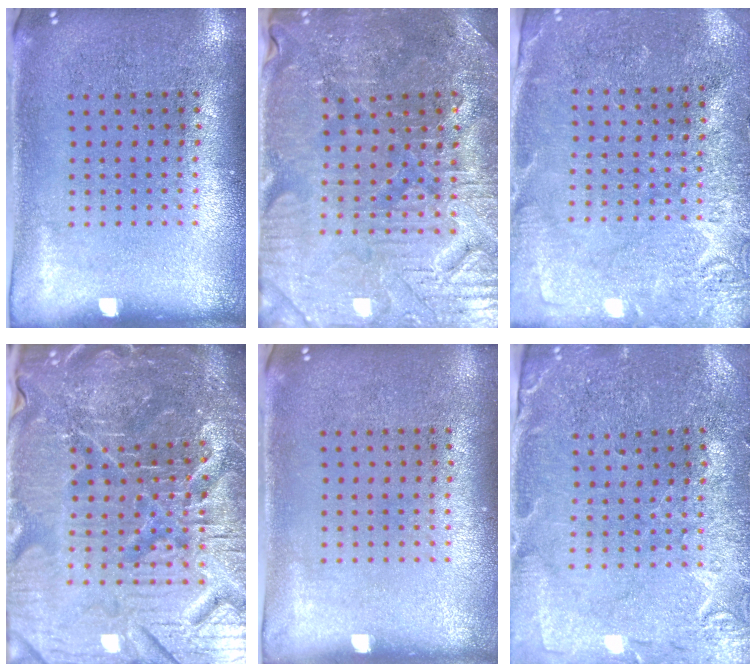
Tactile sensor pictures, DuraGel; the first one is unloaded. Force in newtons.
{"total": 3.6, "press": 3.6, "slide": 0.5}
{"total": 2.7, "press": 2.7, "slide": 0.2}
{"total": 6.9, "press": 6.2, "slide": 3.0}
{"total": 0.0}
{"total": 0.5, "press": 0.5, "slide": 0.2}